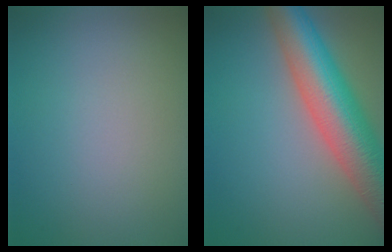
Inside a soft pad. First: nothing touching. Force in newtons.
{"total": 10.2, "press": 10.2, "slide": 0.5}